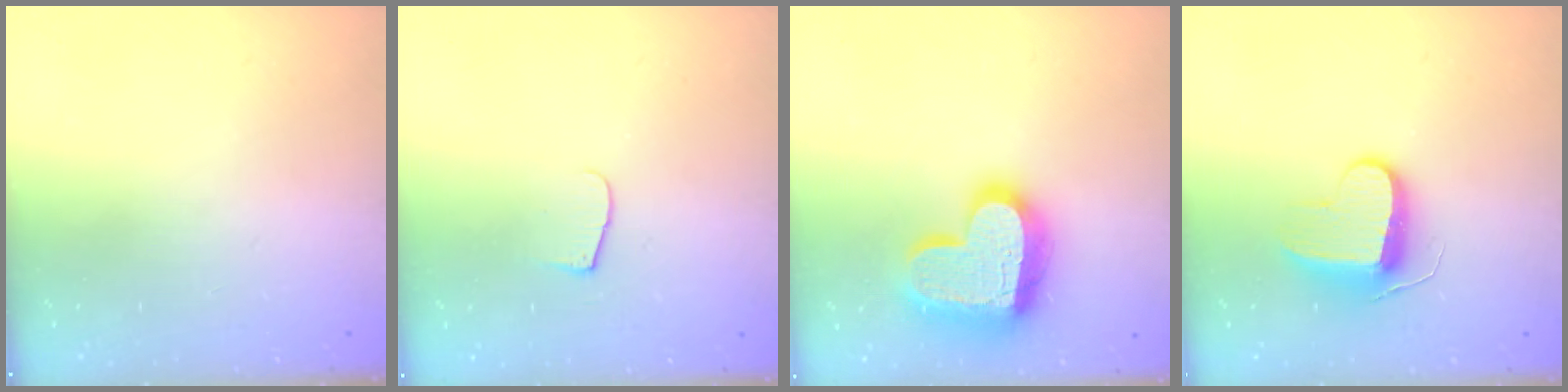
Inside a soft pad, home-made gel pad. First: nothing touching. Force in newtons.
{"total": 5.3, "press": 5.2, "slide": 0.6}
{"total": 20.2, "press": 20.1, "slide": 1.7}
{"total": 9.4, "press": 9.4, "slide": 0.5}